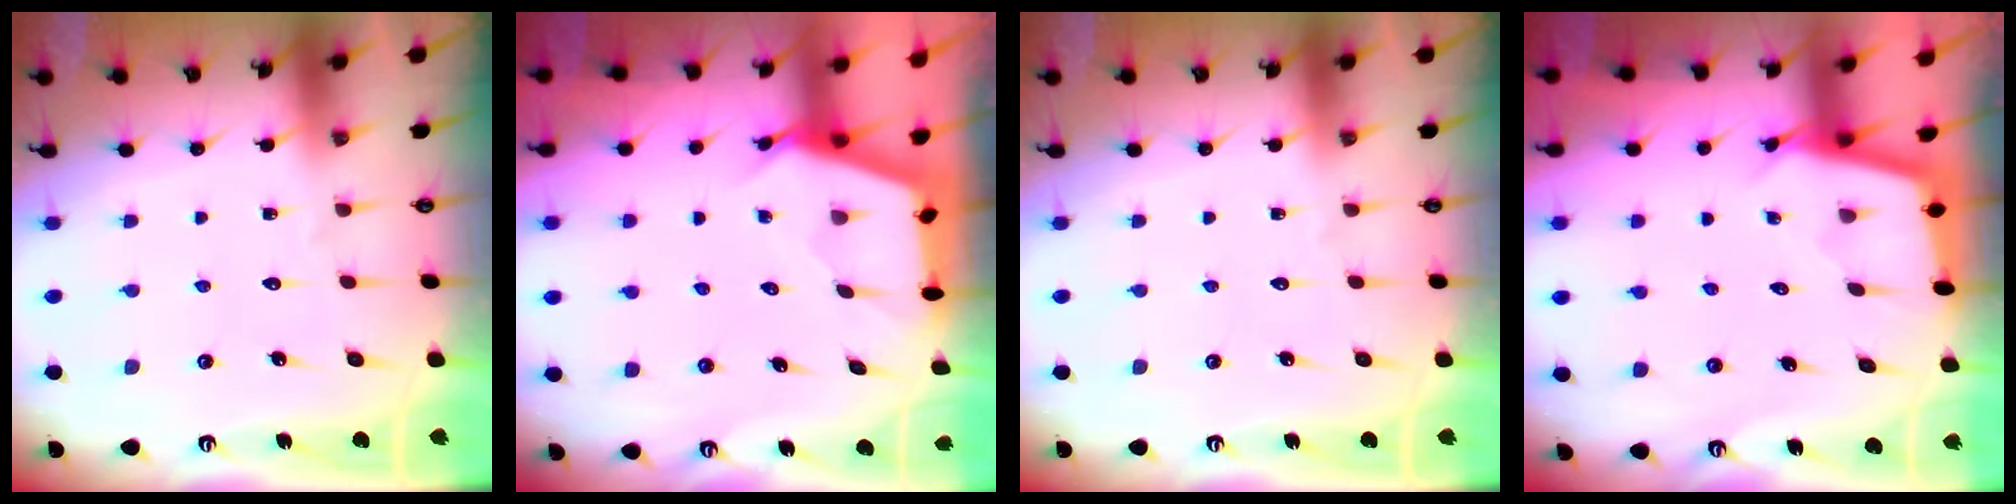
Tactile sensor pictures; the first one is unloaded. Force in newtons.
{"total": 2.6, "press": 2.6, "slide": 0.3}
{"total": 0.0}
{"total": 2.5, "press": 2.5, "slide": 0.2}